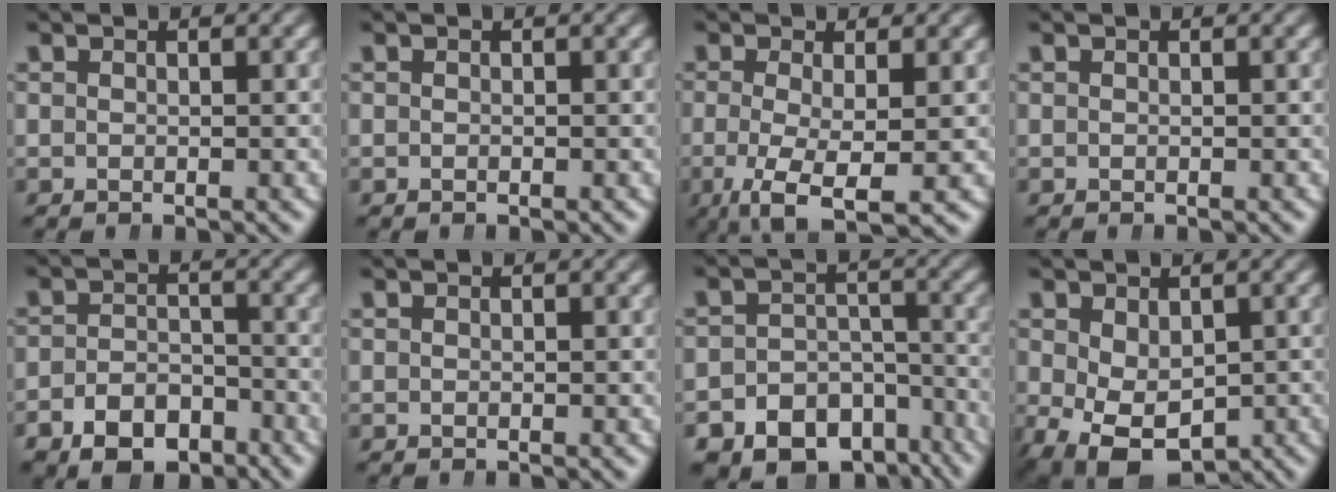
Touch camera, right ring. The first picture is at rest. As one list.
[{"total": 0.0}, {"total": 6.5, "force": [-3.7, 2.4, 4.8], "torque": [-0.118, -0.052, -0.037]}, {"total": 0.0}, {"total": 5.8, "force": [-4.0, 3.5, 2.2], "torque": [-0.031, -0.021, -0.063]}, {"total": 0.0}, {"total": 11.8, "force": [-8.4, 7.6, 3.3], "torque": [-0.046, -0.032, -0.132]}, {"total": 6.9, "force": [-3.6, 4.3, 4.0], "torque": [-0.096, -0.056, -0.029]}]